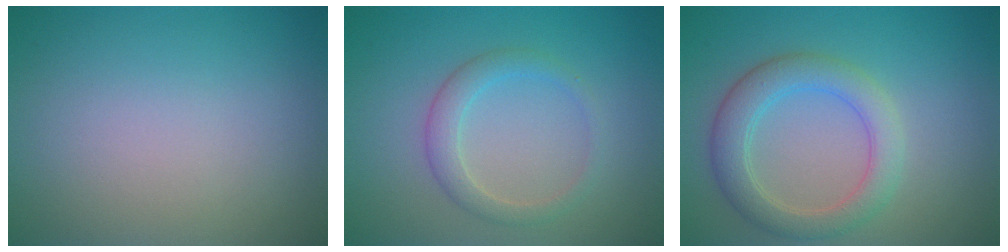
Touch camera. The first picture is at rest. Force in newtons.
{"total": 2.2, "press": 2.2, "slide": 0.1}
{"total": 4.1, "press": 4.1, "slide": 0.1}